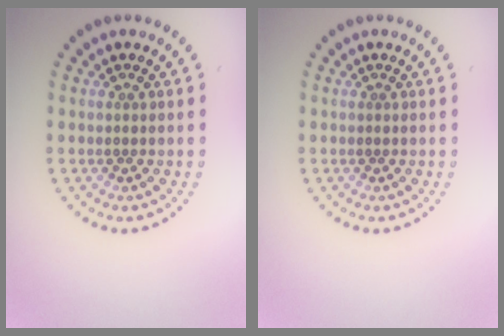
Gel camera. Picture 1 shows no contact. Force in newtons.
{"total": 0.0}